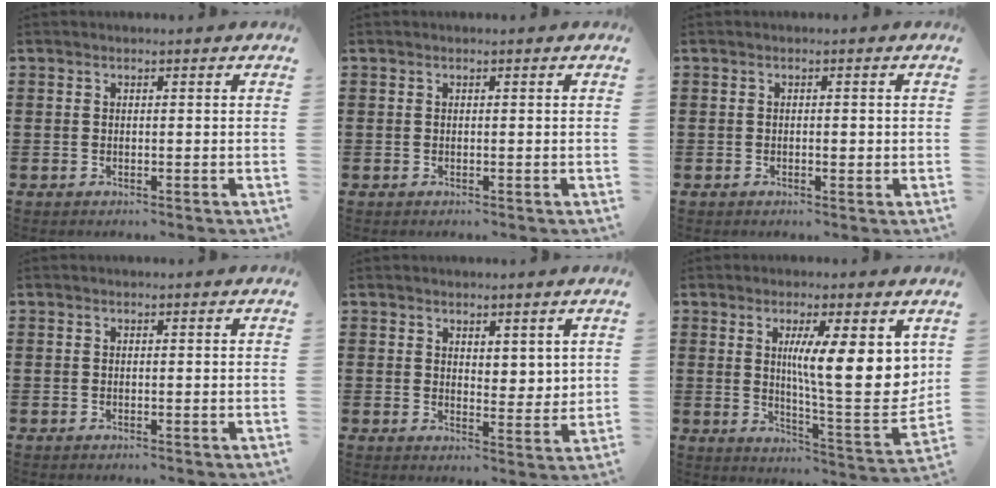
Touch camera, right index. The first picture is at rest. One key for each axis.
{"total": 0.0}
{"total": 0.9, "fx": -0.3, "fy": 0.4, "fz": 0.8, "tx": -0.015, "ty": -0.002, "tz": -0.006}
{"total": 0.0}
{"total": 3.6, "fx": 3.0, "fy": 1.9, "fz": 0.4, "tx": -0.009, "ty": -0.003, "tz": 0.056}
{"total": 11.8, "fx": 3.5, "fy": 2.2, "fz": 11.1, "tx": -0.162, "ty": -0.027, "tz": 0.050}